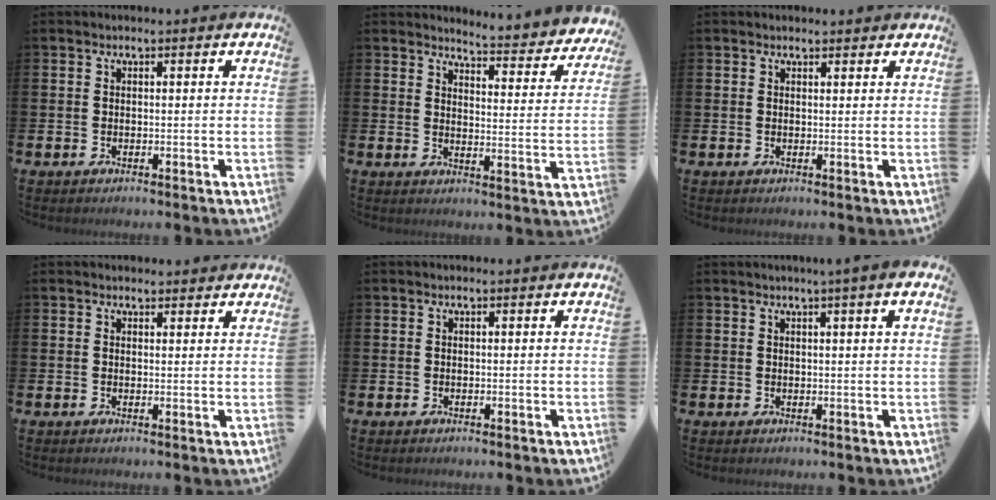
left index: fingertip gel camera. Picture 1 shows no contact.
{"total": 4.5, "force": [4.5, 0.2, 0.7], "torque": [-0.018, -0.046, 0.070]}
{"total": 1.2, "force": [1.1, 0.5, 0.2], "torque": [0.002, 0.003, 0.019]}
{"total": 1.7, "force": [1.5, 0.7, 0.2], "torque": [0.002, -0.001, 0.027]}
{"total": 0.0}
{"total": 1.9, "force": [1.3, -0.5, 1.2], "torque": [-0.017, -0.004, 0.021]}